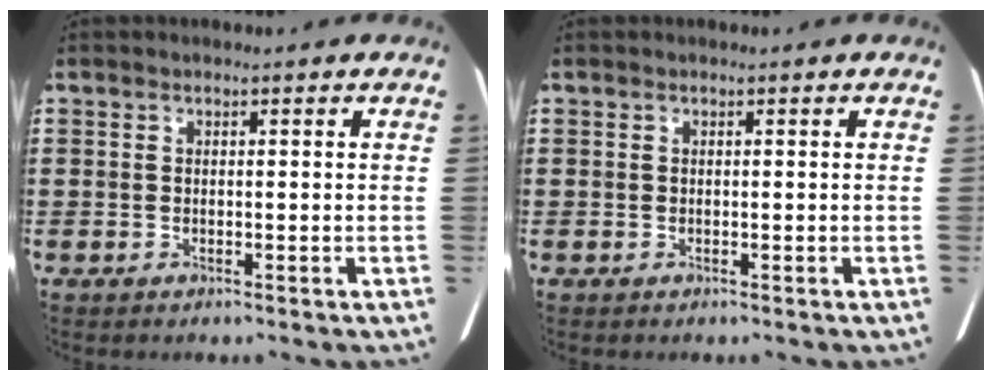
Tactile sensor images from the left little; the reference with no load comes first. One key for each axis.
{"total": 0.0}